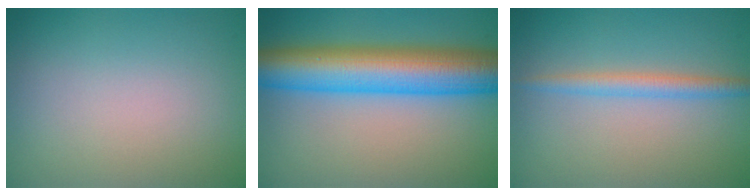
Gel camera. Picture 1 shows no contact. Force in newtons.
{"total": 10.5, "press": 10.4, "slide": 0.2}
{"total": 2.2, "press": 2.2, "slide": 0.1}